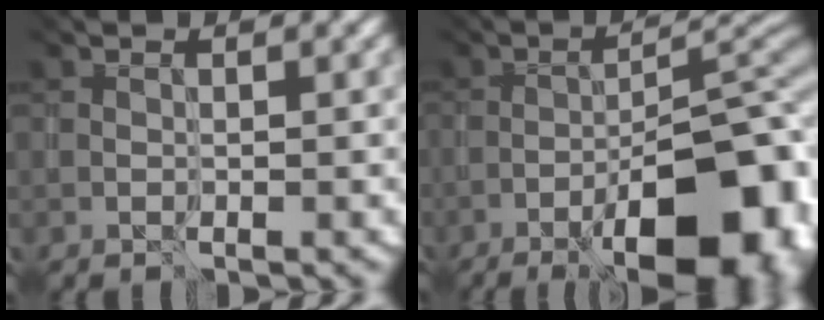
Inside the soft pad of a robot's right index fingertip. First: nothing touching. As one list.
[{"total": 13.8, "force": [-8.9, 3.7, 9.8], "torque": [-0.141, 0.008, -0.114]}]